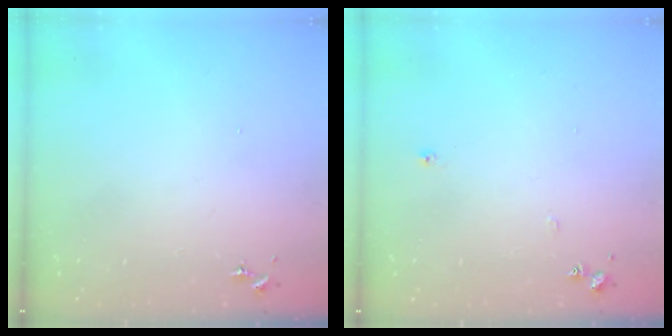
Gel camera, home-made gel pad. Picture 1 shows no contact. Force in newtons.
{"total": 6.2, "press": 6.2, "slide": 0.6}